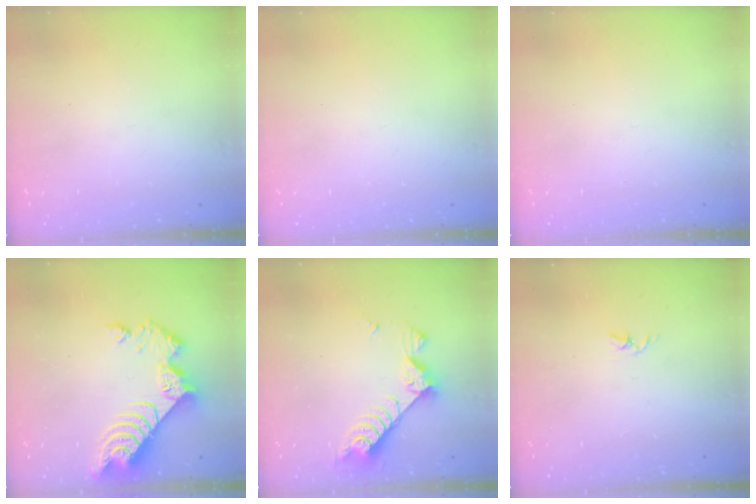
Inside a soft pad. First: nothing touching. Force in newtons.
{"total": 0.0}
{"total": 0.0}
{"total": 9.6, "press": 9.5, "slide": 0.9}
{"total": 7.6, "press": 7.6, "slide": 0.6}
{"total": 1.8, "press": 1.7, "slide": 0.3}